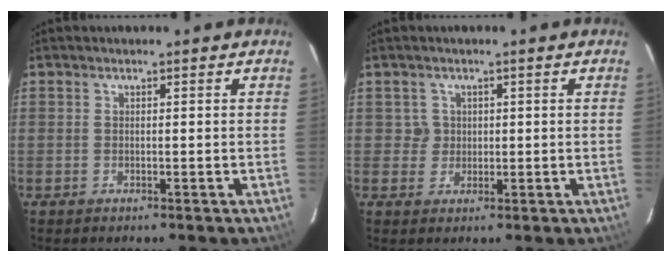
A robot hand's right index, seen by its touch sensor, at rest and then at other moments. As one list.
[{"total": 2.4, "force": [0.4, 2.4, -0.1], "torque": [0.011, 0.012, 0.007]}]